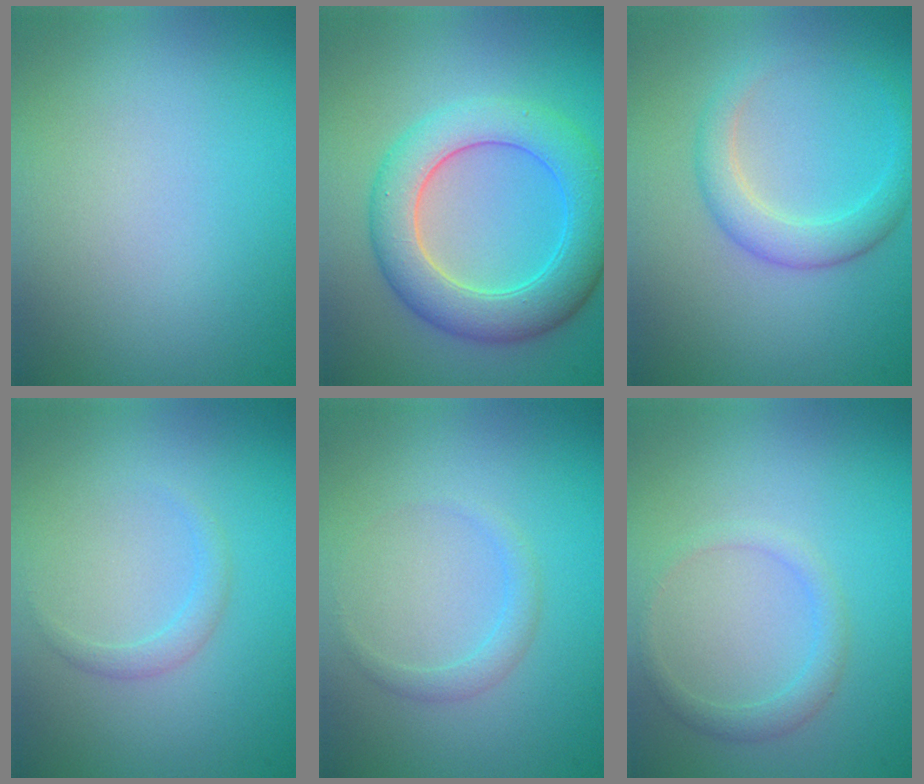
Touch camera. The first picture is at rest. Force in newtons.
{"total": 6.9, "press": 6.9, "slide": 0.2}
{"total": 2.9, "press": 2.9, "slide": 0.1}
{"total": 1.2, "press": 1.1, "slide": 0.1}
{"total": 1.3, "press": 1.3, "slide": 0.1}
{"total": 1.7, "press": 1.7, "slide": 0.1}